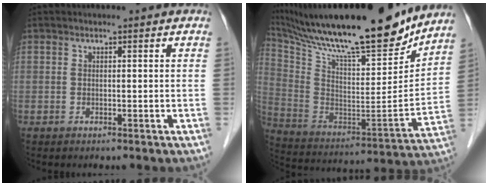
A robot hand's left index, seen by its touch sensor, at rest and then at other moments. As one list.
[{"total": 29.4, "force": [24.9, 4.3, 15.0], "torque": [-0.279, -0.037, 0.385]}]